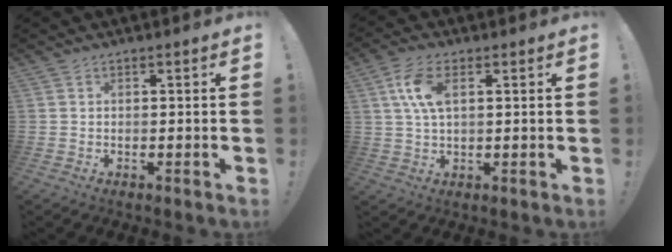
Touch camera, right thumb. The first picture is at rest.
{"total": 8.4, "force": [2.3, 4.4, 6.8], "torque": [-0.143, 0.000, 0.039]}